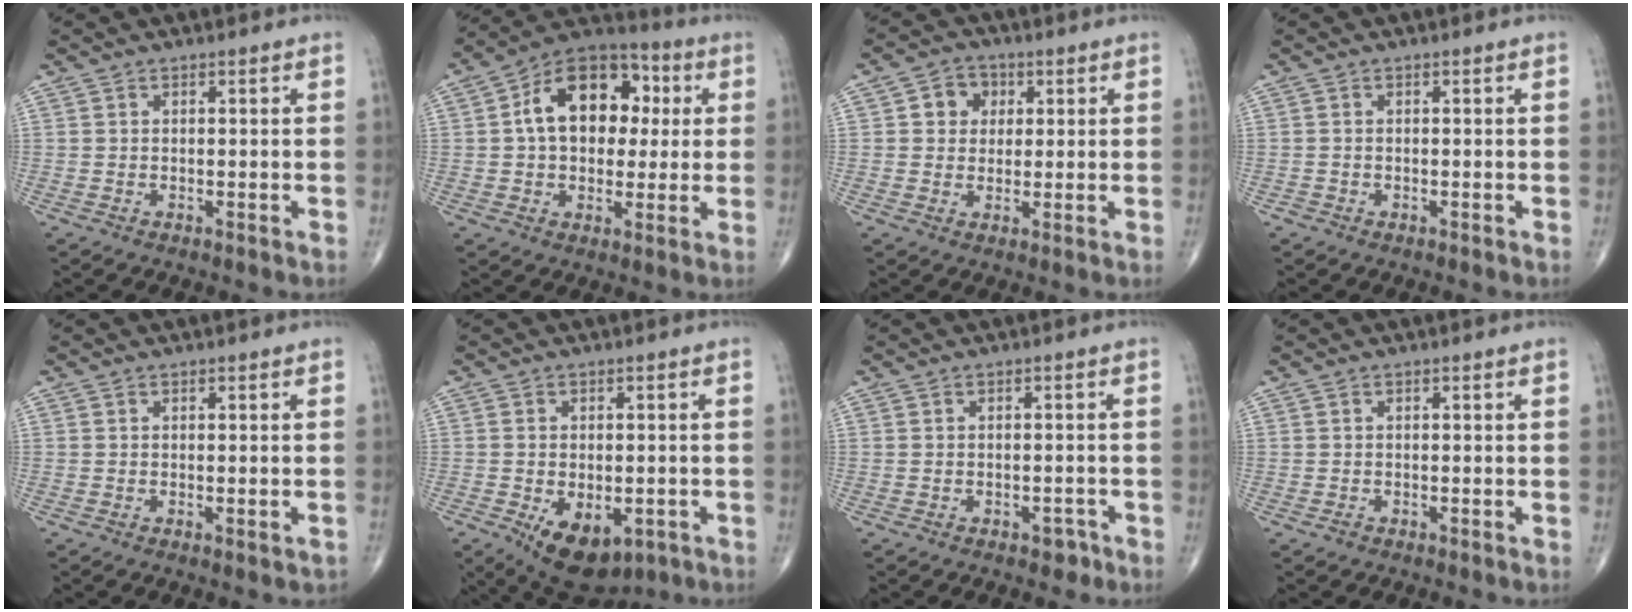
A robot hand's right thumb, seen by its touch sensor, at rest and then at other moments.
{"total": 16.7, "force": [2.8, 11.4, 11.9], "torque": [-0.147, 0.023, 0.036]}
{"total": 5.4, "force": [1.4, 4.7, 2.2], "torque": [-0.004, 0.002, 0.017]}
{"total": 0.6, "force": [-0.3, 0.5, 0.0], "torque": [0.001, 0.003, -0.009]}
{"total": 1.3, "force": [-0.4, 0.4, 1.2], "torque": [-0.016, -0.002, -0.002]}
{"total": 10.8, "force": [-4.4, 6.3, 7.6], "torque": [-0.105, -0.001, -0.052]}
{"total": 1.9, "force": [-1.2, 1.2, 0.9], "torque": [0.001, 0.008, -0.014]}
{"total": 0.5, "force": [-0.3, 0.4, 0.2], "torque": [-0.004, 0.000, -0.008]}